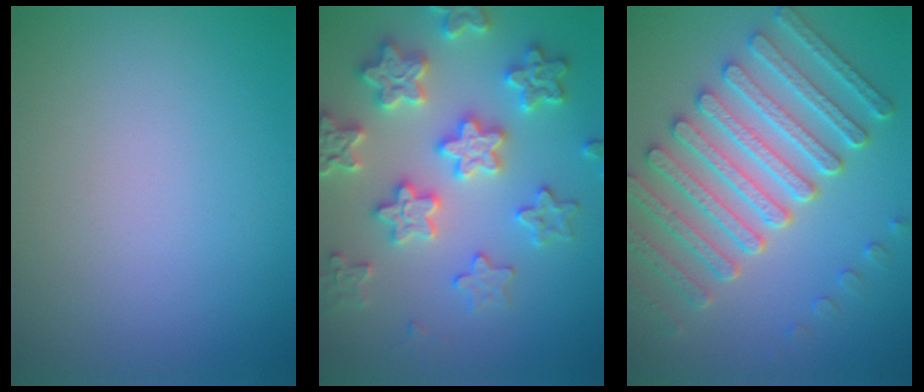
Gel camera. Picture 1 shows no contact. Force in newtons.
{"total": 6.1, "press": 5.9, "slide": 1.3}
{"total": 7.7, "press": 6.5, "slide": 4.0}